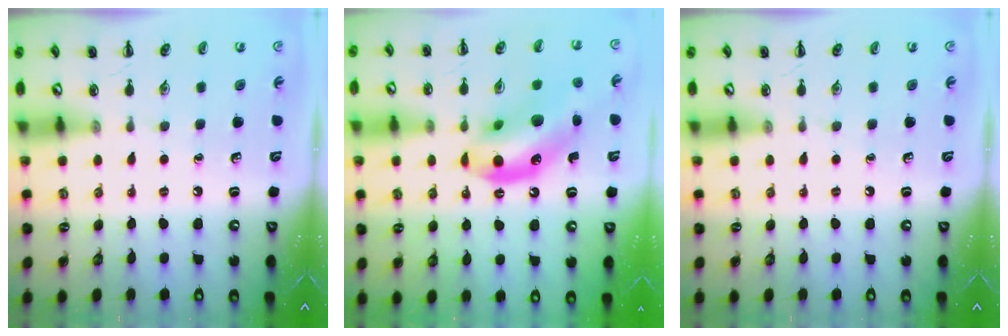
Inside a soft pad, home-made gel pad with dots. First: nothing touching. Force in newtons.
{"total": 14.9, "press": 14.4, "slide": 3.9}
{"total": 0.0}